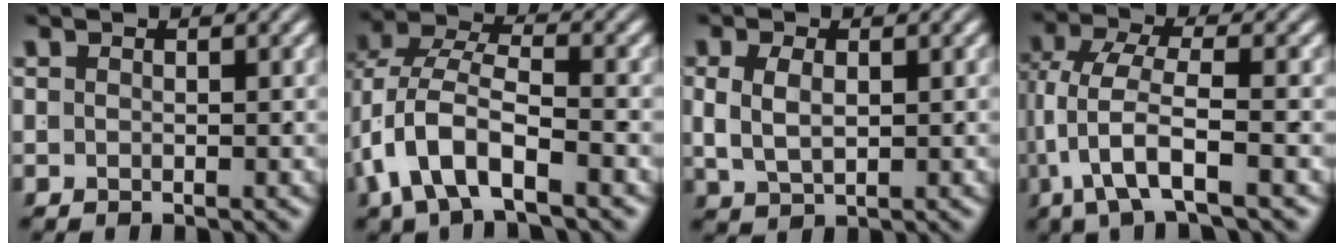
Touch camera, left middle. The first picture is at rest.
{"total": 6.5, "force": [-0.8, 4.3, 4.8], "torque": [-0.119, -0.018, -0.010]}
{"total": 3.6, "force": [0.4, 2.4, 2.5], "torque": [-0.051, -0.004, 0.015]}
{"total": 6.4, "force": [-1.4, 3.4, 5.2], "torque": [-0.123, -0.025, -0.017]}